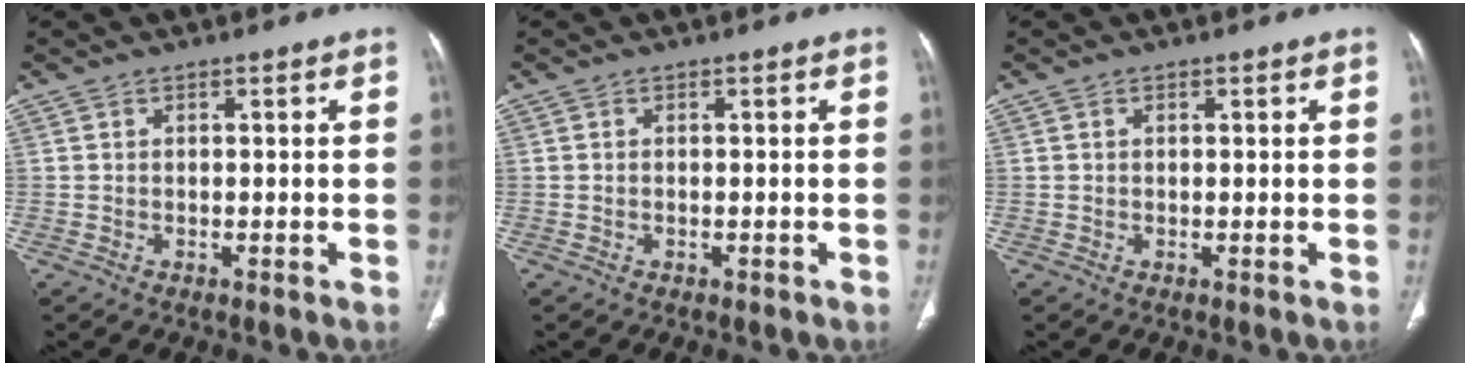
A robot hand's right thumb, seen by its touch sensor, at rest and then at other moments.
{"total": 0.0}
{"total": 0.0}